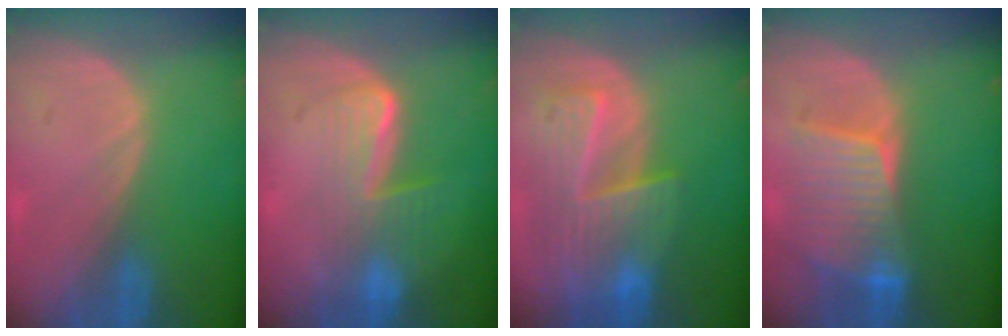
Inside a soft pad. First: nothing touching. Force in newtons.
{"total": 6.6, "press": 5.9, "slide": 3.0}
{"total": 9.6, "press": 8.4, "slide": 4.8}
{"total": 7.8, "press": 7.7, "slide": 1.7}